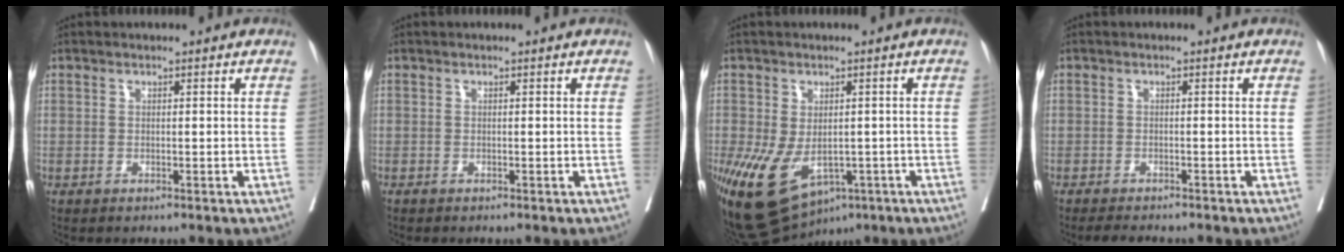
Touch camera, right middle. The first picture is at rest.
{"total": 0.0}
{"total": 14.0, "force": [-6.1, 8.6, 9.3], "torque": [-0.183, -0.019, -0.081]}
{"total": 3.0, "force": [-2.7, 0.8, 1.1], "torque": [-0.016, -0.006, -0.039]}